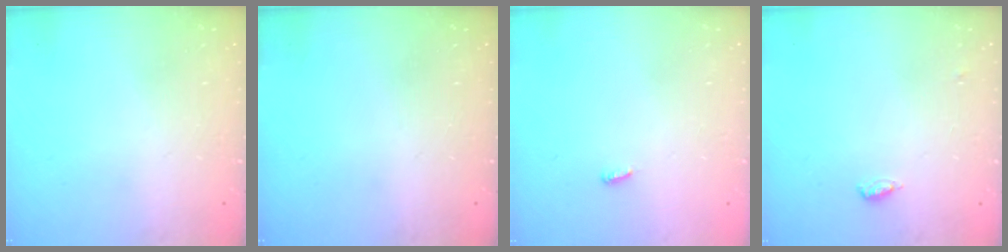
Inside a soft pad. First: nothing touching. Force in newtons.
{"total": 0.0}
{"total": 2.9, "press": 2.9, "slide": 0.2}
{"total": 4.0, "press": 3.8, "slide": 1.1}